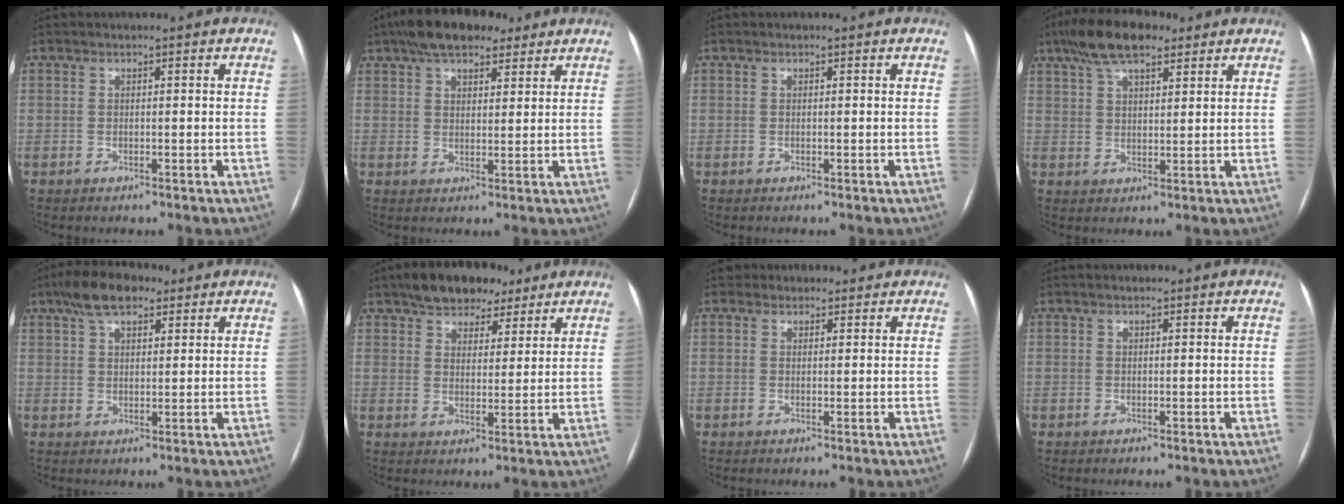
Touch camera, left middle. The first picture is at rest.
{"total": 10.3, "force": [7.5, 4.2, 5.7], "torque": [-0.093, 0.036, 0.124]}
{"total": 0.0}
{"total": 9.3, "force": [6.3, 3.2, 6.0], "torque": [-0.115, 0.025, 0.110]}
{"total": 7.2, "force": [4.7, 3.0, 4.5], "torque": [-0.085, 0.024, 0.082]}
{"total": 9.2, "force": [6.8, 4.7, 4.0], "torque": [-0.053, 0.019, 0.108]}
{"total": 2.5, "force": [1.9, 1.6, -0.2], "torque": [0.014, 0.014, 0.017]}
{"total": 0.0}